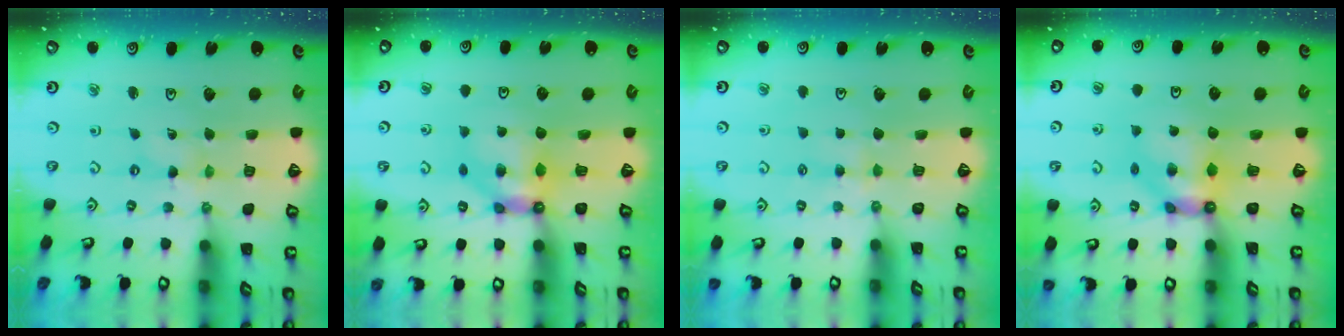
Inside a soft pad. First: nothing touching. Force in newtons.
{"total": 9.2, "press": 9.2, "slide": 0.4}
{"total": 4.1, "press": 4.1, "slide": 0.4}
{"total": 7.4, "press": 7.4, "slide": 0.4}